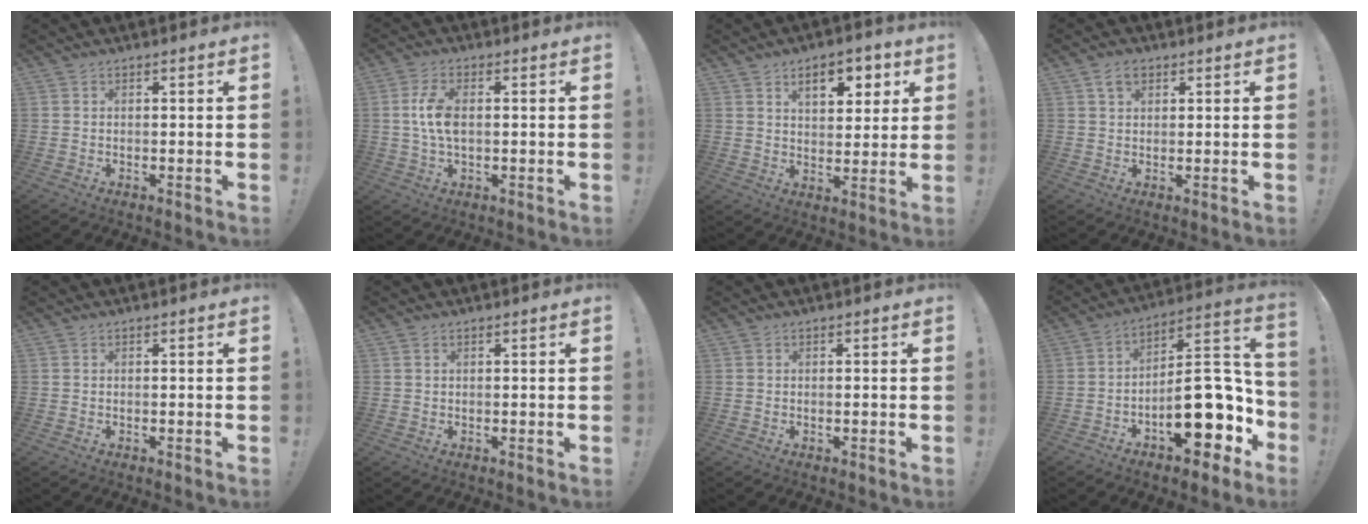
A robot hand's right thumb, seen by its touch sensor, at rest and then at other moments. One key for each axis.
{"total": 7.6, "fx": 0.4, "fy": 4.1, "fz": 6.4, "tx": -0.125, "ty": 0.002, "tz": 0.004}
{"total": 9.3, "fx": 4.8, "fy": 4.6, "fz": 6.5, "tx": -0.092, "ty": -0.012, "tz": 0.080}
{"total": 4.1, "fx": 2.2, "fy": 2.7, "fz": 2.1, "tx": -0.035, "ty": -0.002, "tz": 0.042}
{"total": 0.0}
{"total": 0.6, "fx": 0.3, "fy": 0.2, "fz": 0.4, "tx": -0.016, "ty": 0.004, "tz": 0.007}
{"total": 0.0}
{"total": 21.0, "fx": -6.8, "fy": 9.9, "fz": 17.2, "tx": -0.238, "ty": 0.043, "tz": -0.091}